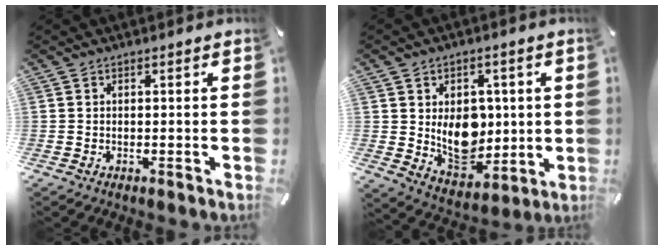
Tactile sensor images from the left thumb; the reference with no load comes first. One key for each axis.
{"total": 11.6, "fx": 1.1, "fy": 9.2, "fz": 7.1, "tx": -0.096, "ty": -0.006, "tz": 0.027}